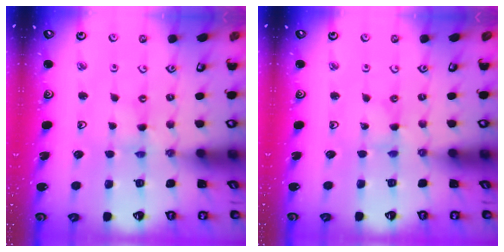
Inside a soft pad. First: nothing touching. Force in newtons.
{"total": 0.0}